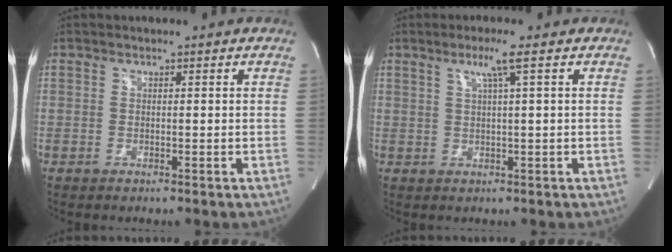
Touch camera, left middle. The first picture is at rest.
{"total": 3.3, "force": [1.5, -0.8, 2.9], "torque": [-0.059, -0.001, 0.031]}